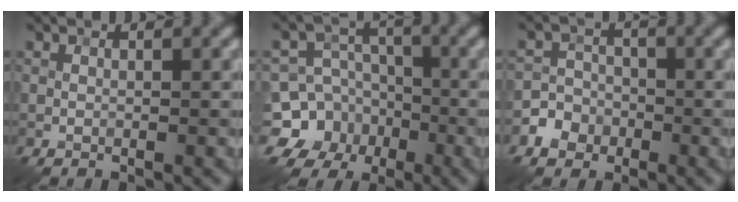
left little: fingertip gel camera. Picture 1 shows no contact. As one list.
[{"total": 11.3, "force": [-5.0, 10.0, 1.5], "torque": [-0.043, -0.019, -0.094]}, {"total": 2.9, "force": [-1.5, 2.5, 0.4], "torque": [0.009, 0.005, -0.032]}]